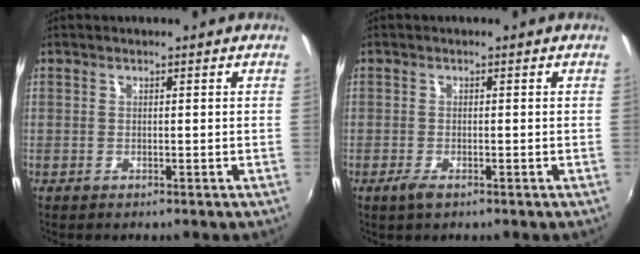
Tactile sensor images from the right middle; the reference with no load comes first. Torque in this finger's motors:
{"motor_torque": [0.36, -0.18, 0.02, -0.01]}